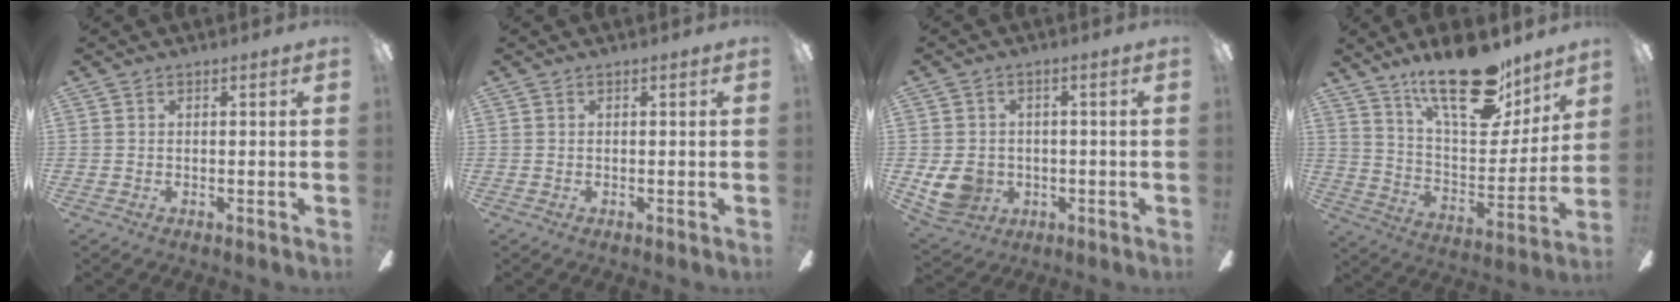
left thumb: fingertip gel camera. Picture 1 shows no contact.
{"total": 0.0}
{"total": 8.4, "force": [-1.4, 7.2, 4.1], "torque": [-0.107, 0.008, -0.023]}
{"total": 23.5, "force": [16.2, 9.6, 14.0], "torque": [-0.215, -0.100, 0.278]}